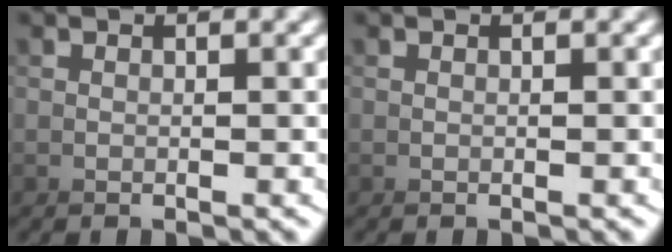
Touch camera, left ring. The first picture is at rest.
{"total": 0.0}